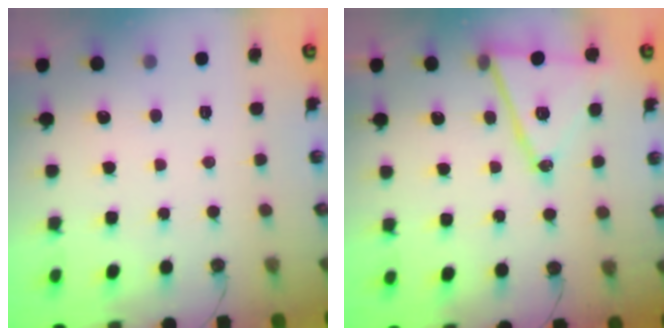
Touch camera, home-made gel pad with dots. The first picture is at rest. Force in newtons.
{"total": 14.8, "press": 14.3, "slide": 3.9}